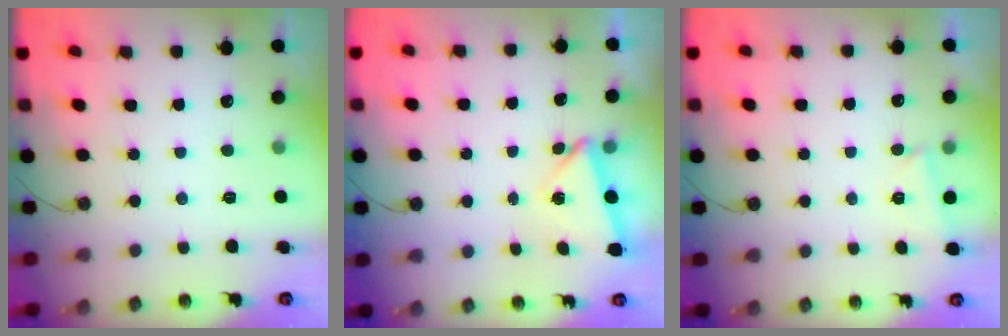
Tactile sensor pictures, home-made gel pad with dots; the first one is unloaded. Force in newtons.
{"total": 2.9, "press": 2.6, "slide": 1.2}
{"total": 1.6, "press": 1.6, "slide": 0.3}